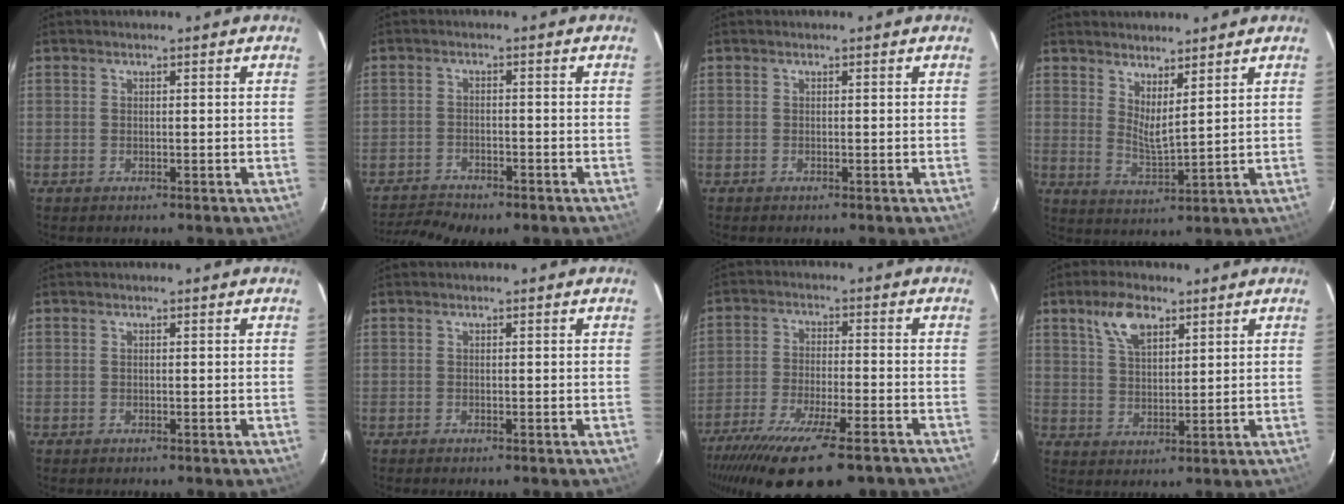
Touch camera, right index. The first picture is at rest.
{"total": 7.6, "force": [-6.8, 1.8, 3.0], "torque": [-0.083, -0.016, -0.112]}
{"total": 0.0}
{"total": 5.5, "force": [4.3, 0.8, 3.3], "torque": [-0.056, -0.012, 0.072]}
{"total": 0.0}
{"total": 0.0}
{"total": 21.1, "force": [-16.1, 4.8, 12.9], "torque": [-0.248, -0.064, -0.252]}
{"total": 7.2, "force": [4.2, 3.4, 4.8], "torque": [-0.091, 0.014, 0.081]}